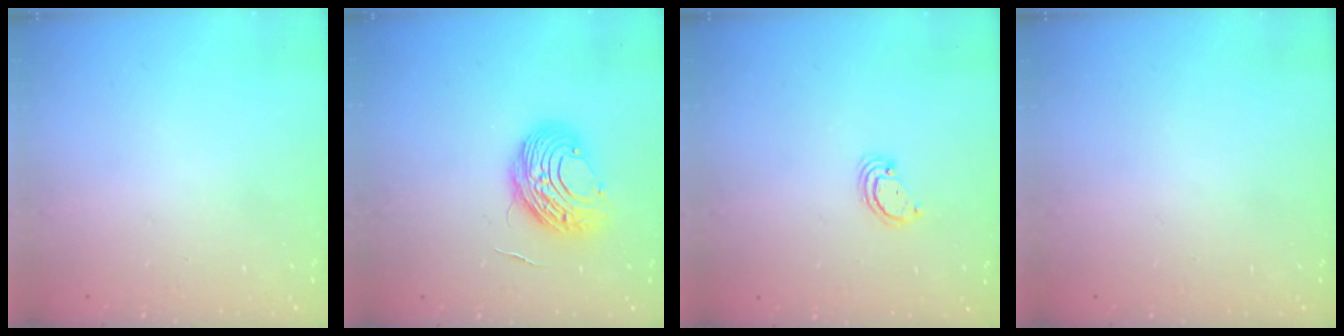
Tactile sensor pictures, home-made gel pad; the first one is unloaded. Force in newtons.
{"total": 10.1, "press": 10.1, "slide": 0.8}
{"total": 2.3, "press": 2.3, "slide": 0.2}
{"total": 0.0}